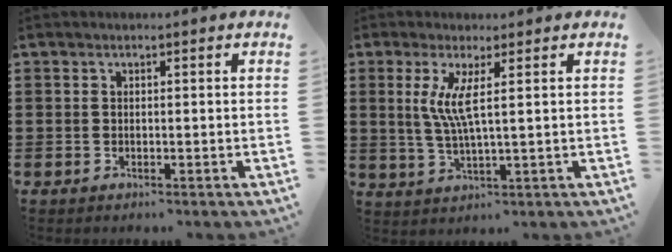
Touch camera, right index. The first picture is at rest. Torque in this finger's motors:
{"motor_torque": [0.27, -0.18, 0.48, 0.20]}